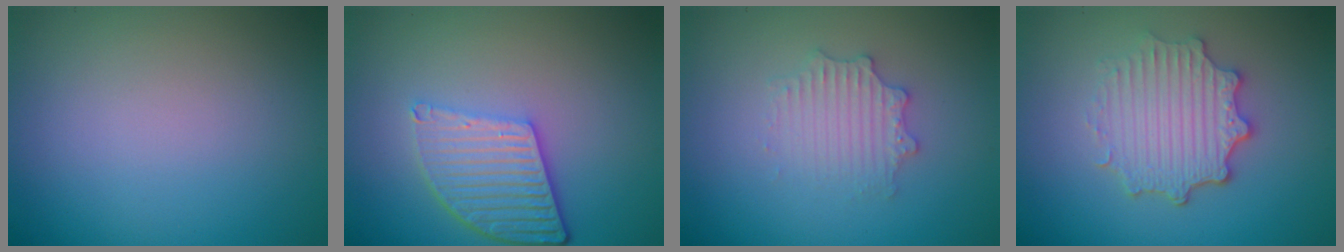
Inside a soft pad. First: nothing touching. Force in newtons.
{"total": 5.2, "press": 3.8, "slide": 3.6}
{"total": 2.6, "press": 2.6, "slide": 0.4}
{"total": 4.5, "press": 3.8, "slide": 2.4}